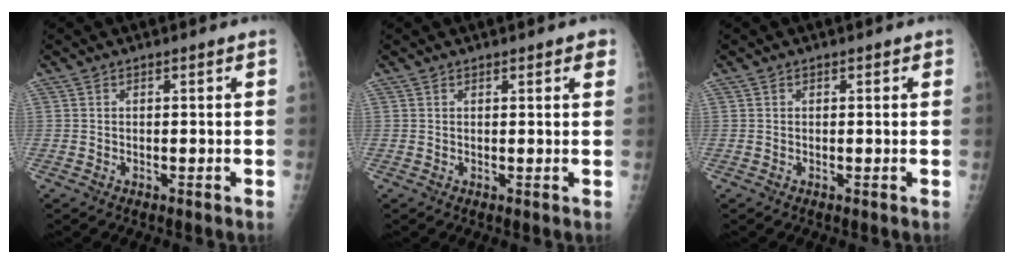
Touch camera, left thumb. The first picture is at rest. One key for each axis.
{"total": 2.1, "fx": 1.3, "fy": 0.9, "fz": 1.4, "tx": -0.005, "ty": -0.003, "tz": 0.013}
{"total": 0.7, "fx": 0.3, "fy": 0.5, "fz": 0.2, "tx": 0.007, "ty": 0.001, "tz": 0.000}